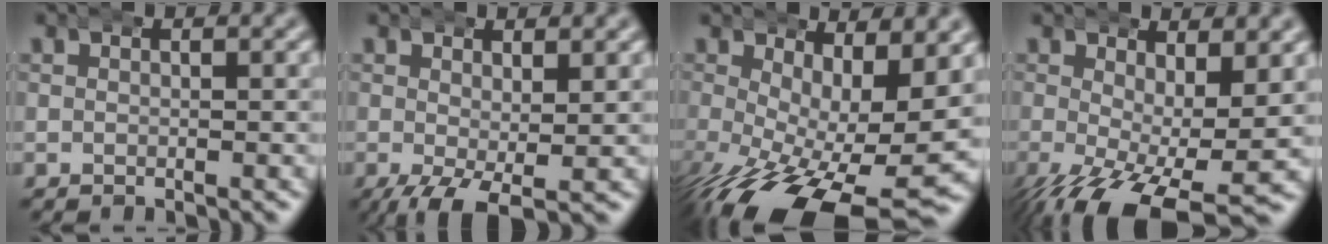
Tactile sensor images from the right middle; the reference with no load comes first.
{"total": 4.1, "force": [-2.1, 1.6, 3.1], "torque": [-0.067, -0.031, -0.016]}
{"total": 9.3, "force": [-3.6, 3.5, 7.8], "torque": [-0.139, -0.054, -0.027]}
{"total": 6.7, "force": [-3.3, 2.5, 5.3], "torque": [-0.106, -0.046, -0.028]}